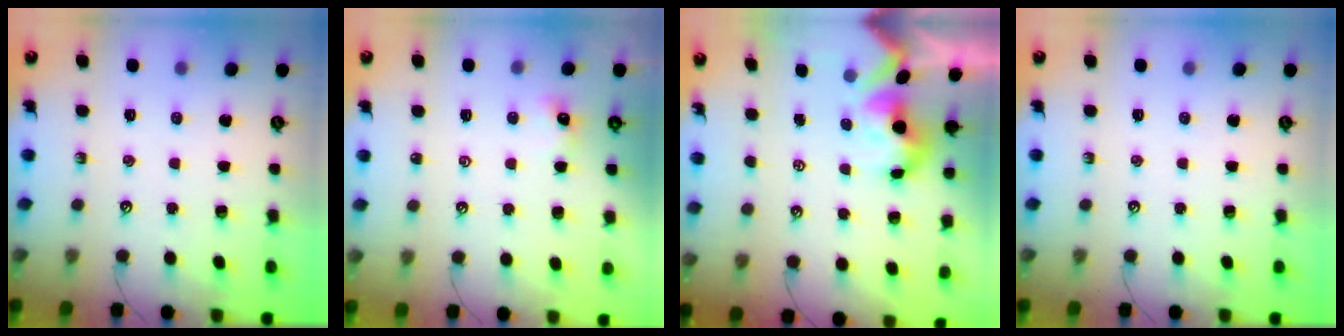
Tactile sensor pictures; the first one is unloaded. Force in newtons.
{"total": 2.4, "press": 2.3, "slide": 0.6}
{"total": 1.8, "press": 1.7, "slide": 0.7}
{"total": 0.0}